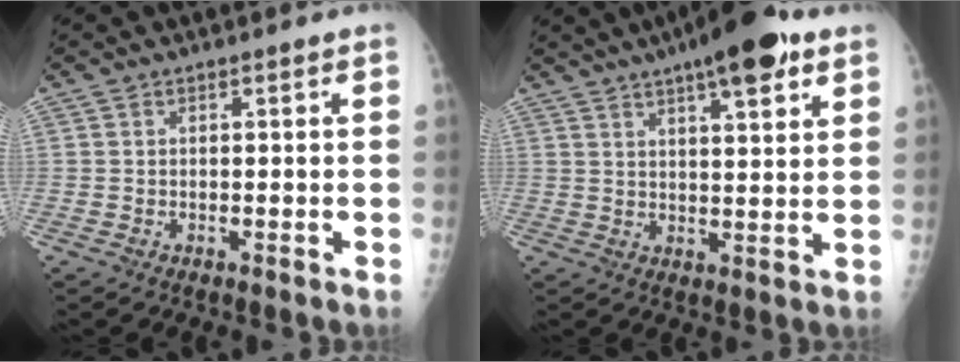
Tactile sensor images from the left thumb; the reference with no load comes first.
{"total": 13.0, "force": [7.9, 3.6, 9.7], "torque": [-0.125, -0.021, 0.113]}